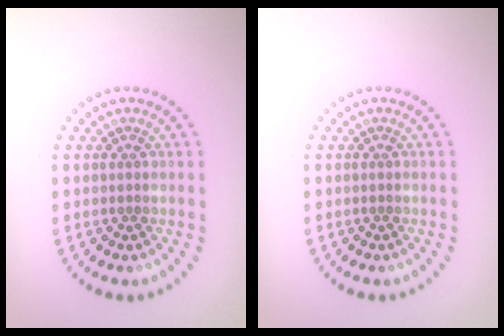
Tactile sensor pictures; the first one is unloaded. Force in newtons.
{"total": 0.0}